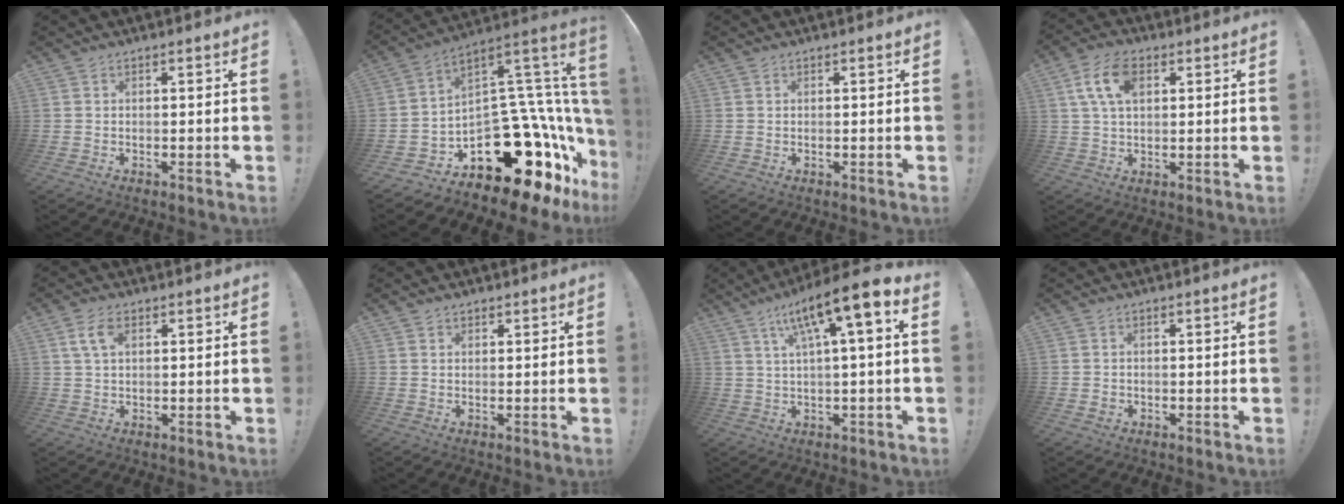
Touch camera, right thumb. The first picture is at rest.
{"total": 23.5, "force": [-11.6, 11.7, 16.8], "torque": [-0.201, 0.020, -0.156]}
{"total": 0.0}
{"total": 10.1, "force": [3.3, 6.0, 7.4], "torque": [-0.135, 0.008, 0.063]}
{"total": 5.3, "force": [2.0, 2.9, 4.0], "torque": [-0.066, 0.001, 0.036]}
{"total": 1.3, "force": [1.0, 0.7, 0.0], "torque": [0.016, -0.009, 0.017]}
{"total": 12.6, "force": [4.8, 1.4, 11.6], "torque": [-0.188, -0.024, 0.067]}
{"total": 1.1, "force": [-0.1, 1.1, 0.2], "torque": [0.005, -0.002, -0.004]}